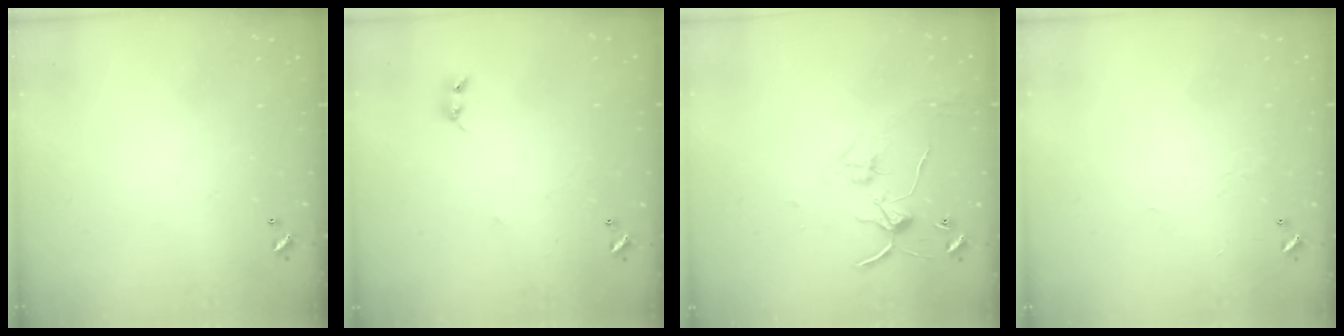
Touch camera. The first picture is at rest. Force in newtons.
{"total": 2.7, "press": 2.7, "slide": 0.3}
{"total": 4.2, "press": 4.1, "slide": 0.5}
{"total": 0.8, "press": 0.7, "slide": 0.4}